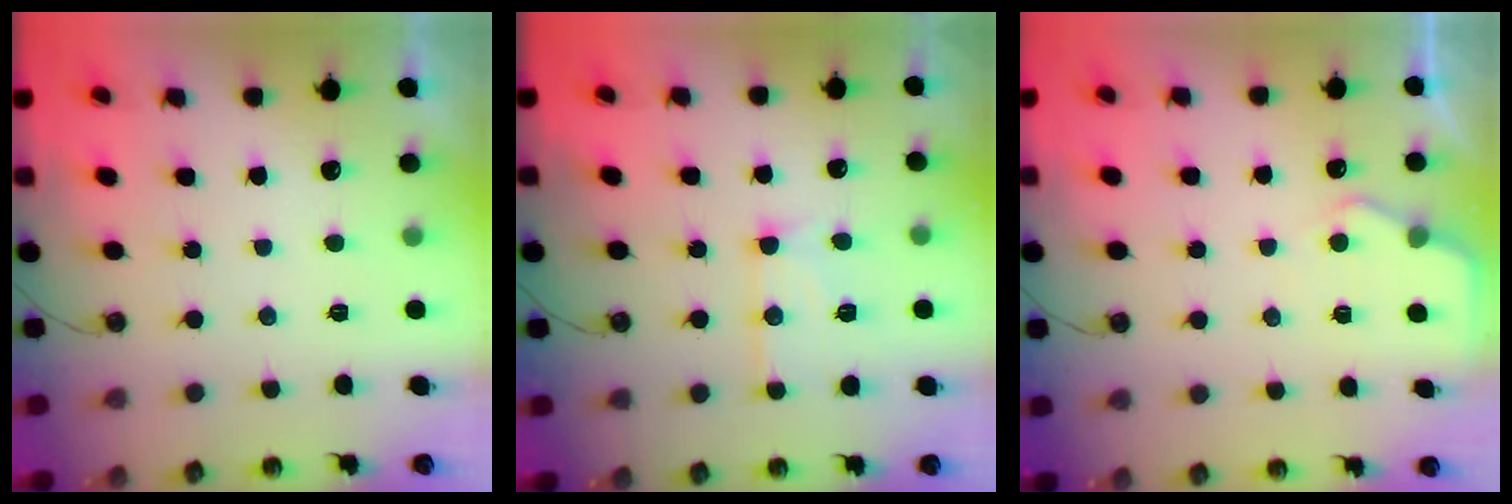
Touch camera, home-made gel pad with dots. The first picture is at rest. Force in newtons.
{"total": 11.4, "press": 11.4, "slide": 1.0}
{"total": 5.1, "press": 5.0, "slide": 0.5}